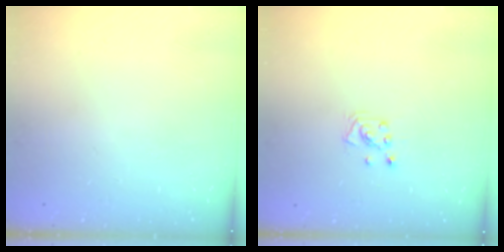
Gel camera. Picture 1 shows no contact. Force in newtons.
{"total": 4.3, "press": 4.3, "slide": 0.4}